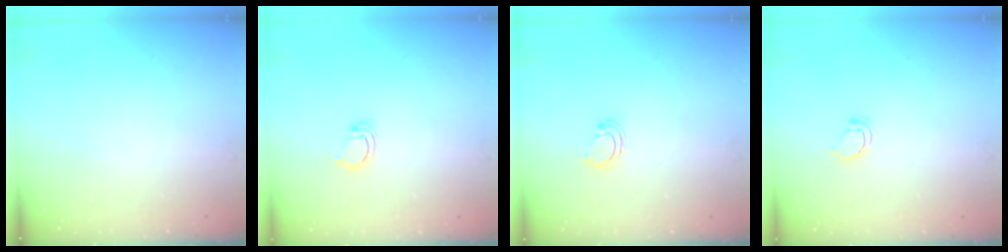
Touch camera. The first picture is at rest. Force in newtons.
{"total": 2.4, "press": 2.4, "slide": 0.2}
{"total": 2.8, "press": 2.8, "slide": 0.3}
{"total": 3.1, "press": 3.1, "slide": 0.4}